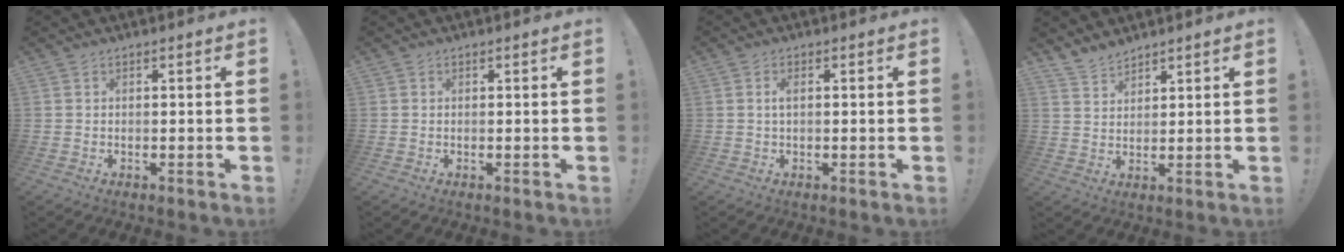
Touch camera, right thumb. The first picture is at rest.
{"total": 0.0}
{"total": 1.8, "force": [0.2, 0.7, 1.7], "torque": [-0.027, 0.001, 0.002]}
{"total": 4.6, "force": [4.3, 1.4, 0.9], "torque": [-0.027, -0.026, 0.083]}